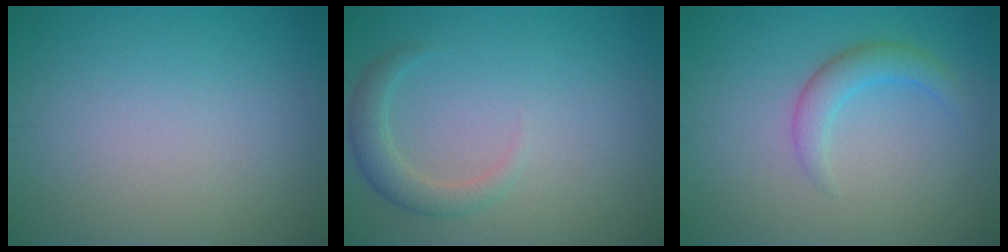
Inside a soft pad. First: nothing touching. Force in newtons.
{"total": 2.3, "press": 2.3, "slide": 0.2}
{"total": 2.5, "press": 2.5, "slide": 0.0}